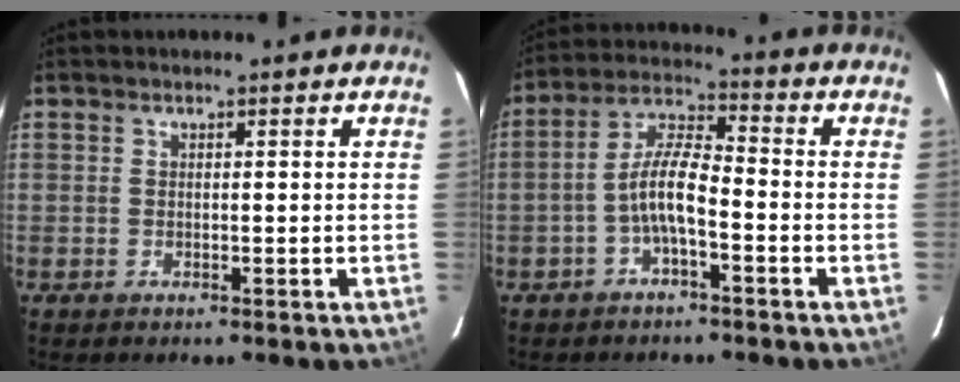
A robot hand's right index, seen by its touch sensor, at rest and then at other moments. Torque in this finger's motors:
{"motor_torque": [1.59, 0.36, 0.25, 0.07]}